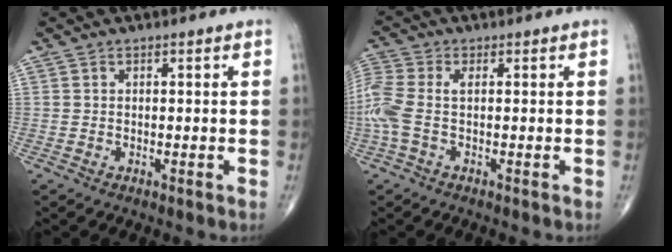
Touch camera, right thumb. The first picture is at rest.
{"total": 6.8, "force": [-0.6, 2.9, 6.1], "torque": [-0.184, 0.013, -0.016]}